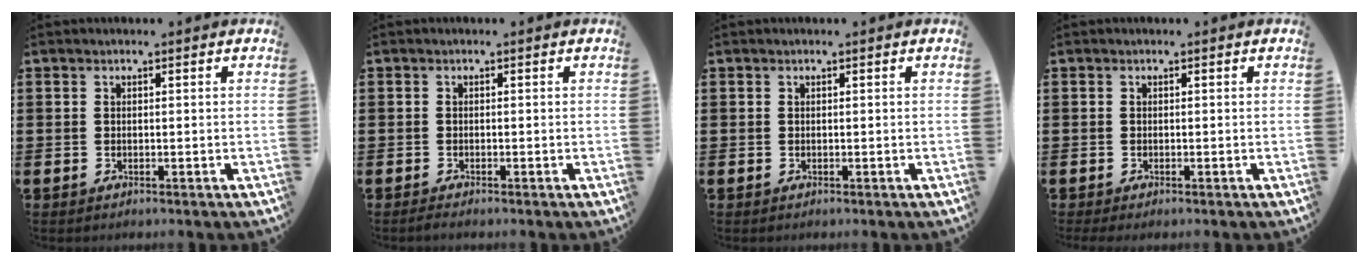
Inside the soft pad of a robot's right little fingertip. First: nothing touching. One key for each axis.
{"total": 0.6, "fx": -0.5, "fy": 0.0, "fz": 0.3, "tx": -0.006, "ty": -0.003, "tz": -0.009}
{"total": 0.0}
{"total": 0.0}